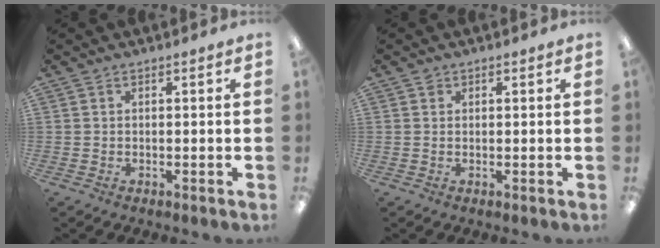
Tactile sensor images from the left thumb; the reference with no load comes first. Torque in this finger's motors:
{"motor_torque": [0.07, -0.02, 0.15, -0.05, 0.02]}